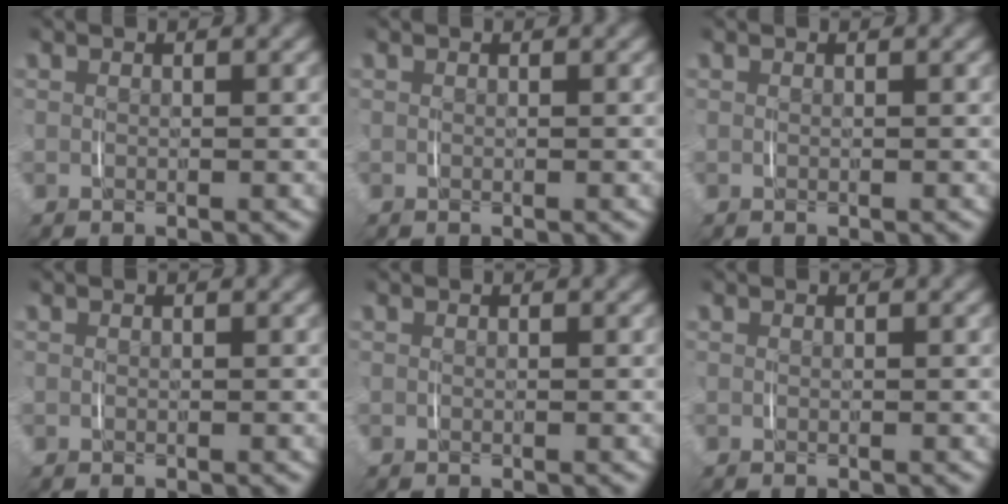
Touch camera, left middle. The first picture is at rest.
{"total": 0.0}
{"total": 0.0}
{"total": 0.0}
{"total": 0.0}
{"total": 0.0}